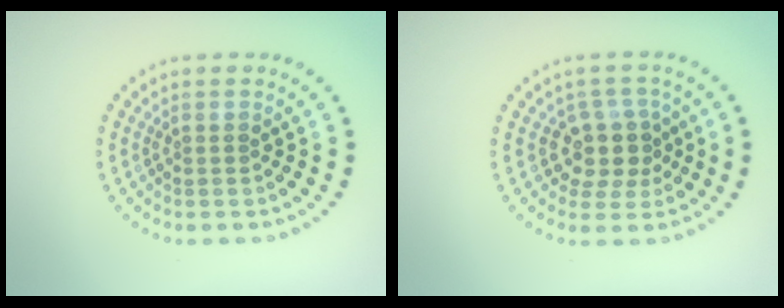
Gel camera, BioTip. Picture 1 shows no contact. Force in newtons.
{"total": 3.3, "press": 3.0, "slide": 1.5}